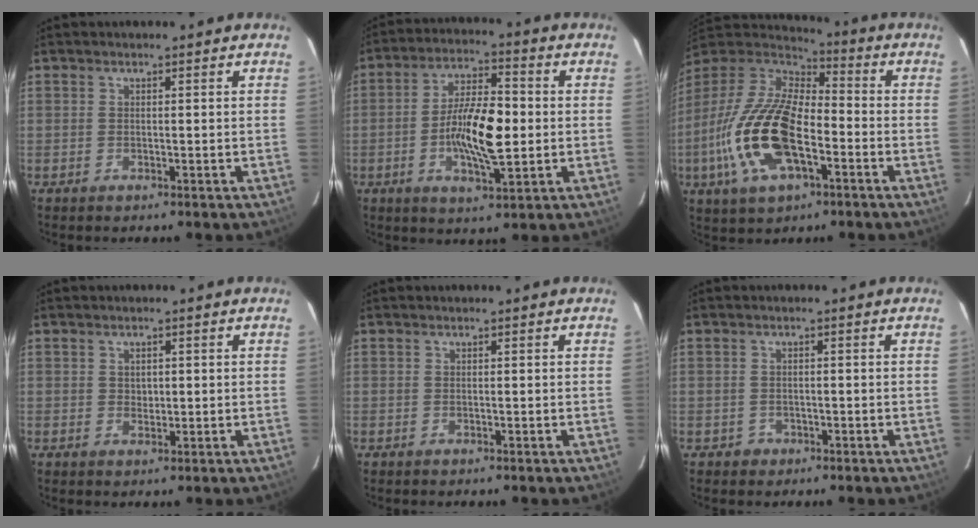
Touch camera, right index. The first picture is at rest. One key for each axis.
{"total": 12.4, "fx": -1.4, "fy": 4.2, "fz": 11.6, "tx": -0.218, "ty": 0.002, "tz": -0.026}
{"total": 20.5, "fx": -6.4, "fy": 9.3, "fz": 17.1, "tx": -0.365, "ty": -0.021, "tz": -0.123}
{"total": 1.7, "fx": 0.3, "fy": 1.4, "fz": 0.7, "tx": -0.008, "ty": 0.004, "tz": 0.007}
{"total": 0.0}
{"total": 1.9, "fx": -0.8, "fy": 1.7, "fz": 0.2, "tx": -0.005, "ty": 0.005, "tz": -0.008}